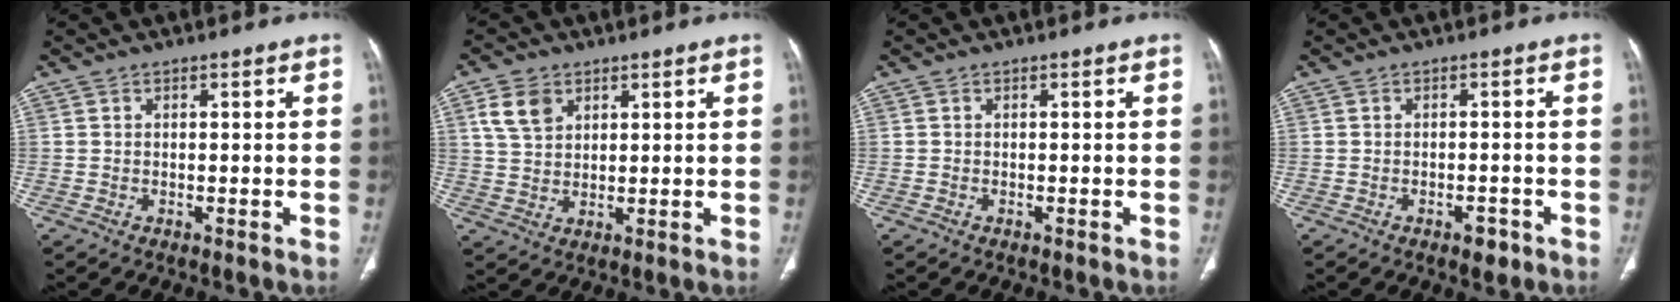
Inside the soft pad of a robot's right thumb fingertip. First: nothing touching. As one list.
[{"total": 6.2, "force": [2.9, 4.3, 3.3], "torque": [-0.051, -0.006, 0.061]}, {"total": 0.0}, {"total": 2.7, "force": [-1.6, 1.3, 1.8], "torque": [-0.019, 0.007, -0.018]}]